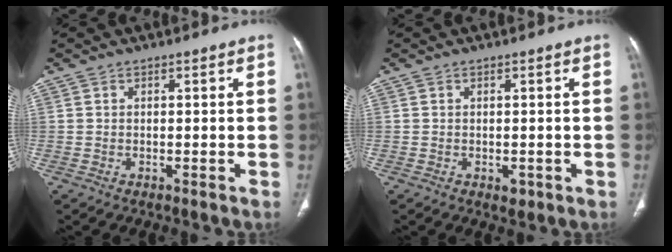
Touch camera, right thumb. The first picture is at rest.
{"total": 1.4, "force": [-0.4, 1.0, 0.9], "torque": [-0.006, -0.001, -0.001]}